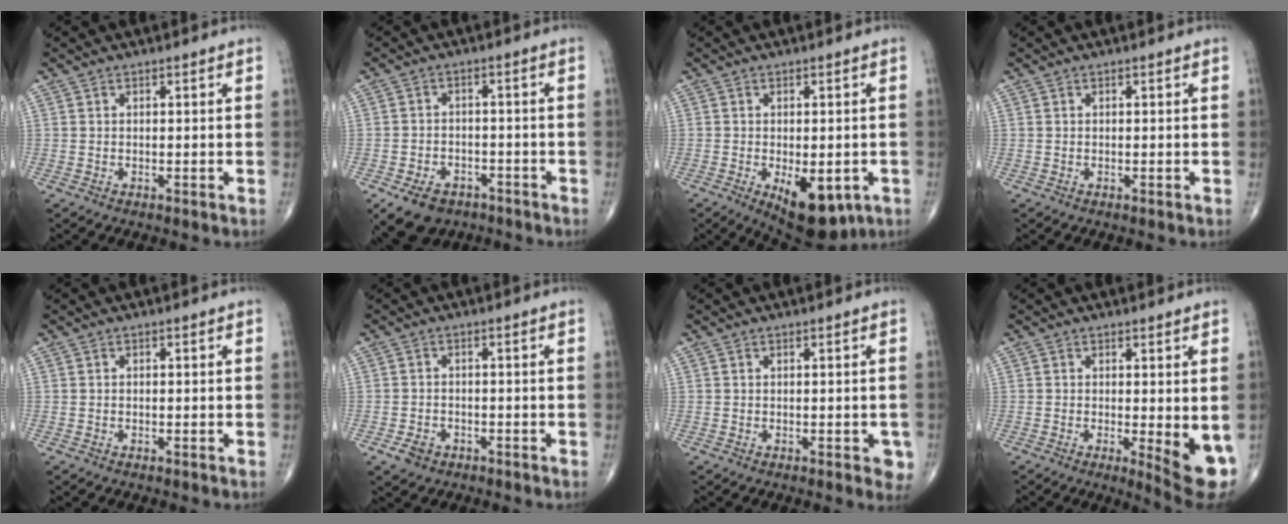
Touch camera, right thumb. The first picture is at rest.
{"total": 9.5, "force": [-6.0, 6.3, 4.0], "torque": [-0.064, 0.029, -0.087]}
{"total": 11.3, "force": [-3.9, 5.6, 9.0], "torque": [-0.111, -0.009, -0.043]}
{"total": 0.0}
{"total": 0.0}
{"total": 3.0, "force": [-1.6, 2.2, 1.1], "torque": [-0.016, 0.008, -0.024]}
{"total": 2.8, "force": [-0.6, 1.4, 2.4], "torque": [-0.004, 0.000, -0.007]}
{"total": 7.4, "force": [-1.0, 1.9, 7.1], "torque": [-0.091, -0.019, -0.011]}